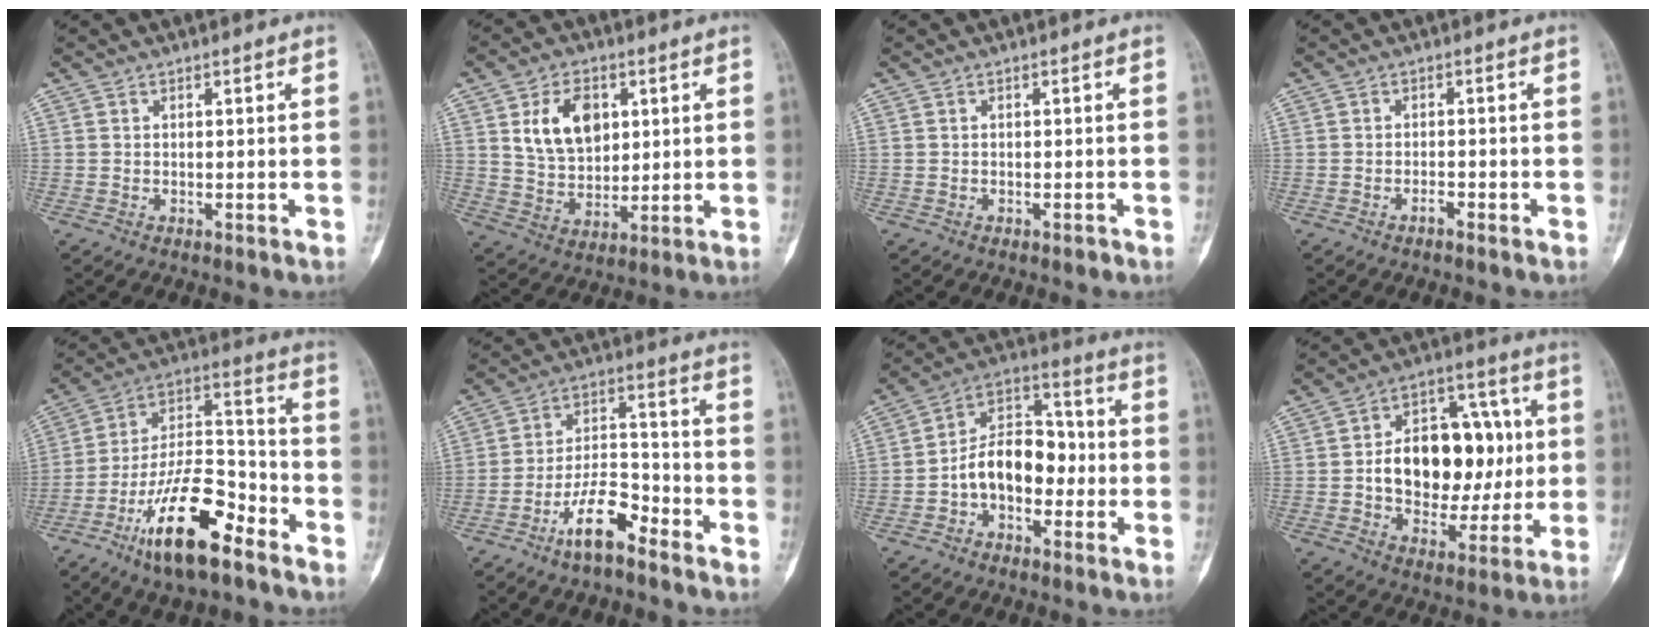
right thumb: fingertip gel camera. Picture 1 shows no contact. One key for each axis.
{"total": 11.3, "fx": 3.7, "fy": 7.6, "fz": 7.5, "tx": -0.100, "ty": -0.016, "tz": 0.075}
{"total": 0.8, "fx": -0.5, "fy": 0.4, "fz": 0.5, "tx": -0.006, "ty": 0.002, "tz": -0.008}
{"total": 1.3, "fx": -1.0, "fy": 0.4, "fz": 0.7, "tx": -0.016, "ty": 0.007, "tz": -0.018}
{"total": 19.0, "fx": -11.1, "fy": 6.9, "fz": 13.8, "tx": -0.237, "ty": 0.078, "tz": -0.199}
{"total": 10.2, "fx": -6.7, "fy": 3.6, "fz": 6.8, "tx": -0.121, "ty": 0.055, "tz": -0.125}
{"total": 12.5, "fx": -2.6, "fy": 8.4, "fz": 8.9, "tx": -0.120, "ty": 0.051, "tz": -0.056}
{"total": 19.8, "fx": 0.9, "fy": 13.3, "fz": 14.7, "tx": -0.173, "ty": 0.029, "tz": 0.019}